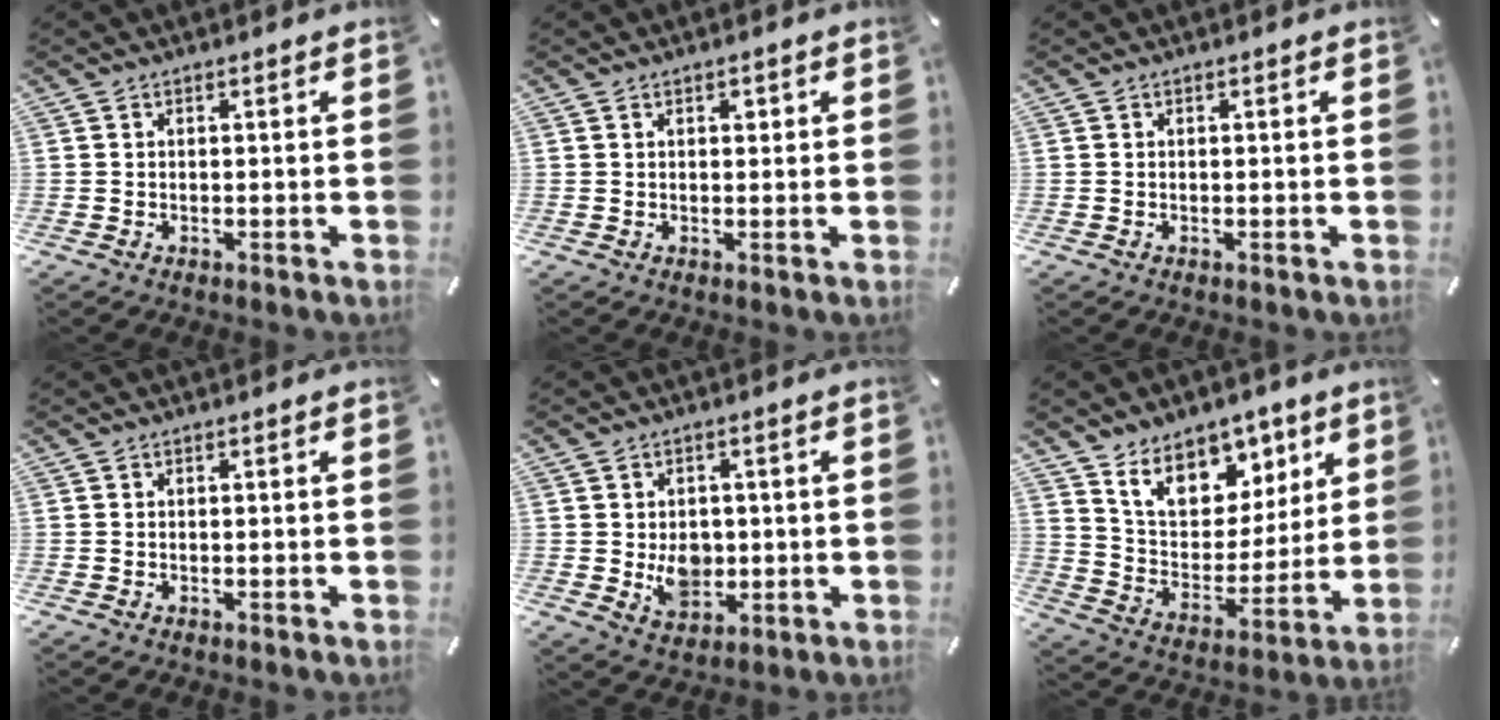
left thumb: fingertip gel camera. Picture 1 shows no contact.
{"total": 1.3, "force": [0.5, 0.8, 0.9], "torque": [-0.020, 0.005, 0.007]}
{"total": 0.0}
{"total": 0.0}
{"total": 7.1, "force": [-0.3, 6.0, 3.8], "torque": [-0.054, -0.004, -0.006]}
{"total": 14.5, "force": [9.6, 9.5, 5.2], "torque": [-0.091, -0.064, 0.178]}